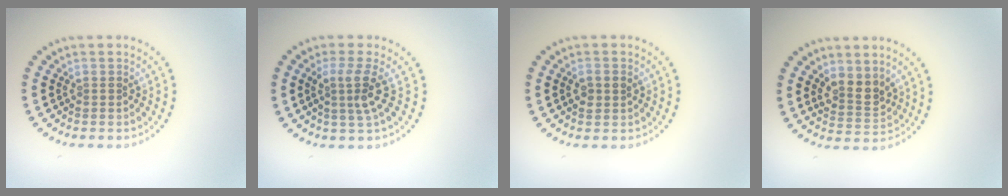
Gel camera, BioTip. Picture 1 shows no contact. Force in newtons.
{"total": 2.7, "press": 1.9, "slide": 1.9}
{"total": 1.5, "press": 1.4, "slide": 0.3}
{"total": 2.6, "press": 2.4, "slide": 1.2}